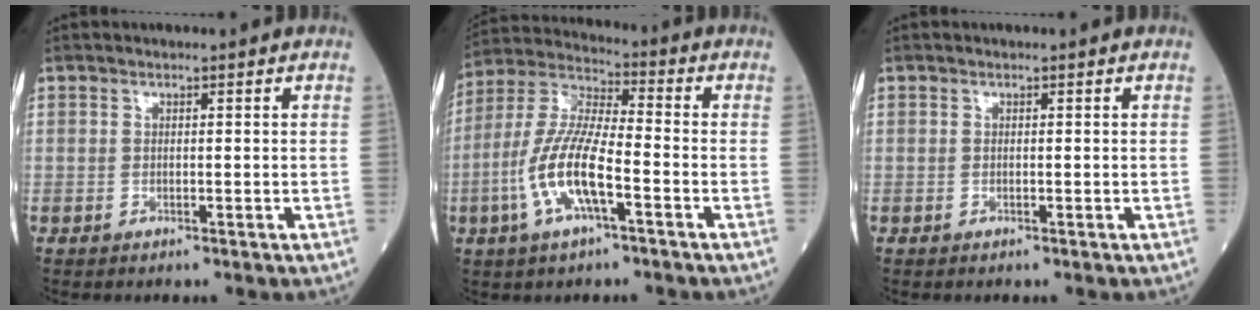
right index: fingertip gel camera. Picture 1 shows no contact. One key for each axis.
{"total": 12.1, "fx": -3.8, "fy": 2.7, "fz": 11.1, "tx": -0.242, "ty": 0.003, "tz": -0.074}
{"total": 0.0}